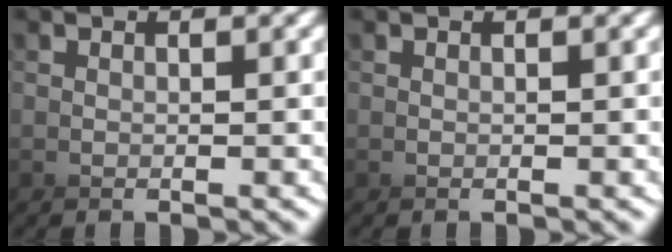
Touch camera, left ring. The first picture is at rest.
{"total": 0.0}